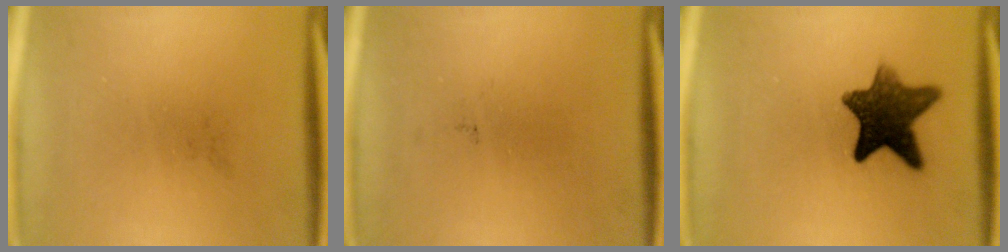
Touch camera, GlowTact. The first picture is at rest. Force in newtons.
{"total": 0.0}
{"total": 10.3}